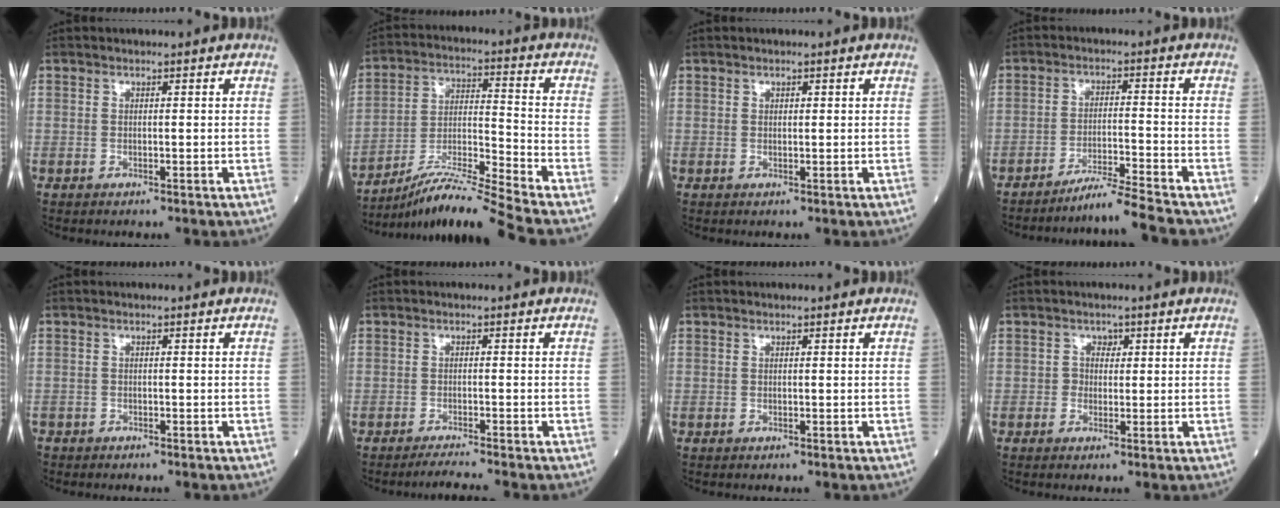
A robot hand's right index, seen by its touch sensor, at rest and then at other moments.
{"total": 12.8, "force": [-11.3, -3.2, 5.1], "torque": [-0.095, -0.003, -0.203]}
{"total": 0.6, "force": [0.3, 0.3, 0.4], "torque": [-0.007, -0.003, 0.006]}
{"total": 6.8, "force": [-6.2, -2.0, 2.0], "torque": [-0.030, -0.016, -0.109]}
{"total": 1.2, "force": [-1.1, 0.6, 0.1], "torque": [-0.011, -0.001, -0.021]}
{"total": 2.9, "force": [-2.6, -1.2, 0.6], "torque": [-0.020, -0.015, -0.047]}
{"total": 0.0}
{"total": 1.5, "force": [0.2, 1.4, 0.4], "torque": [0.002, 0.003, -0.001]}